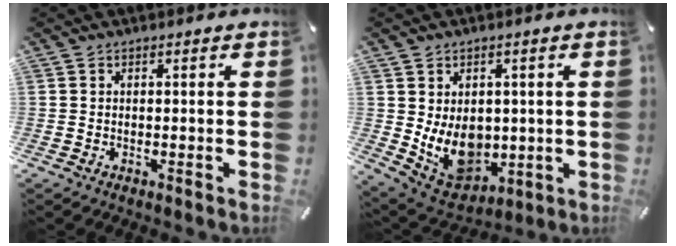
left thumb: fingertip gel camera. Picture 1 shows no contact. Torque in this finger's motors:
{"motor_torque": [2.19, 2.43, 1.29, 0.05, 0.15]}